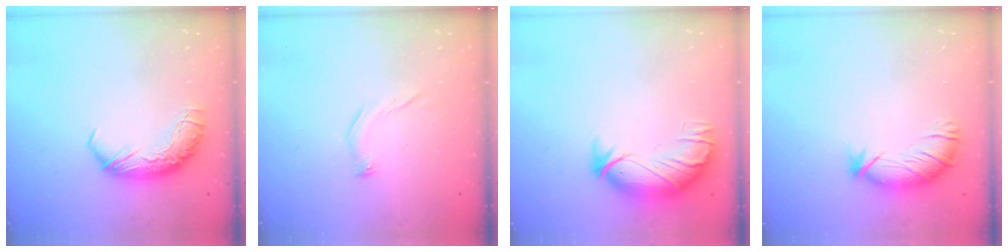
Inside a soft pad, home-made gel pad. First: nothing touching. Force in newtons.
{"total": 5.5, "press": 5.4, "slide": 0.9}
{"total": 3.3, "press": 1.7, "slide": 2.9}
{"total": 2.9, "press": 2.0, "slide": 2.2}